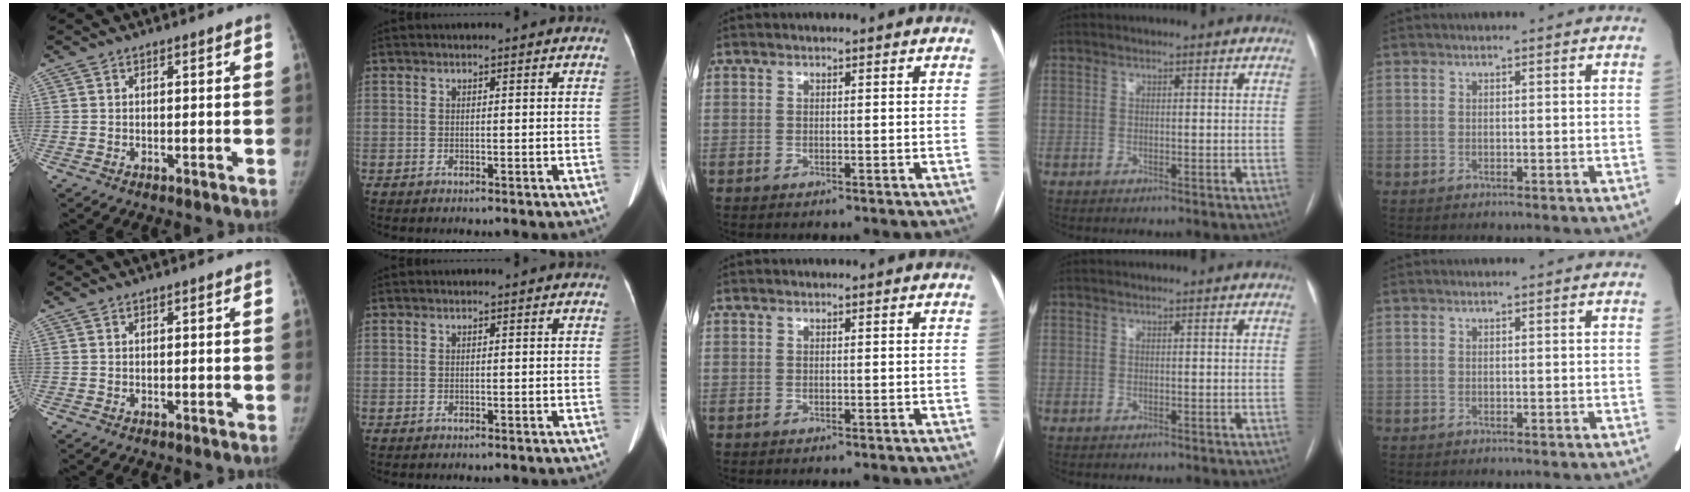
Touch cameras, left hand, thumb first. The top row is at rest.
{}